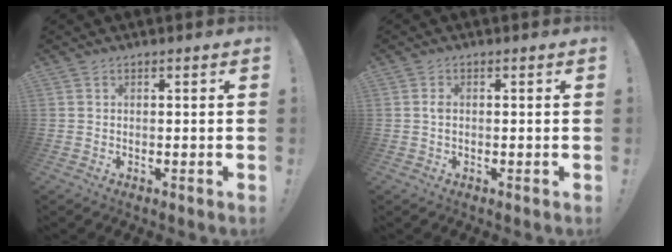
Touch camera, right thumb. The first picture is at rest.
{"total": 1.2, "force": [0.0, 0.7, 1.0], "torque": [-0.028, 0.007, 0.001]}